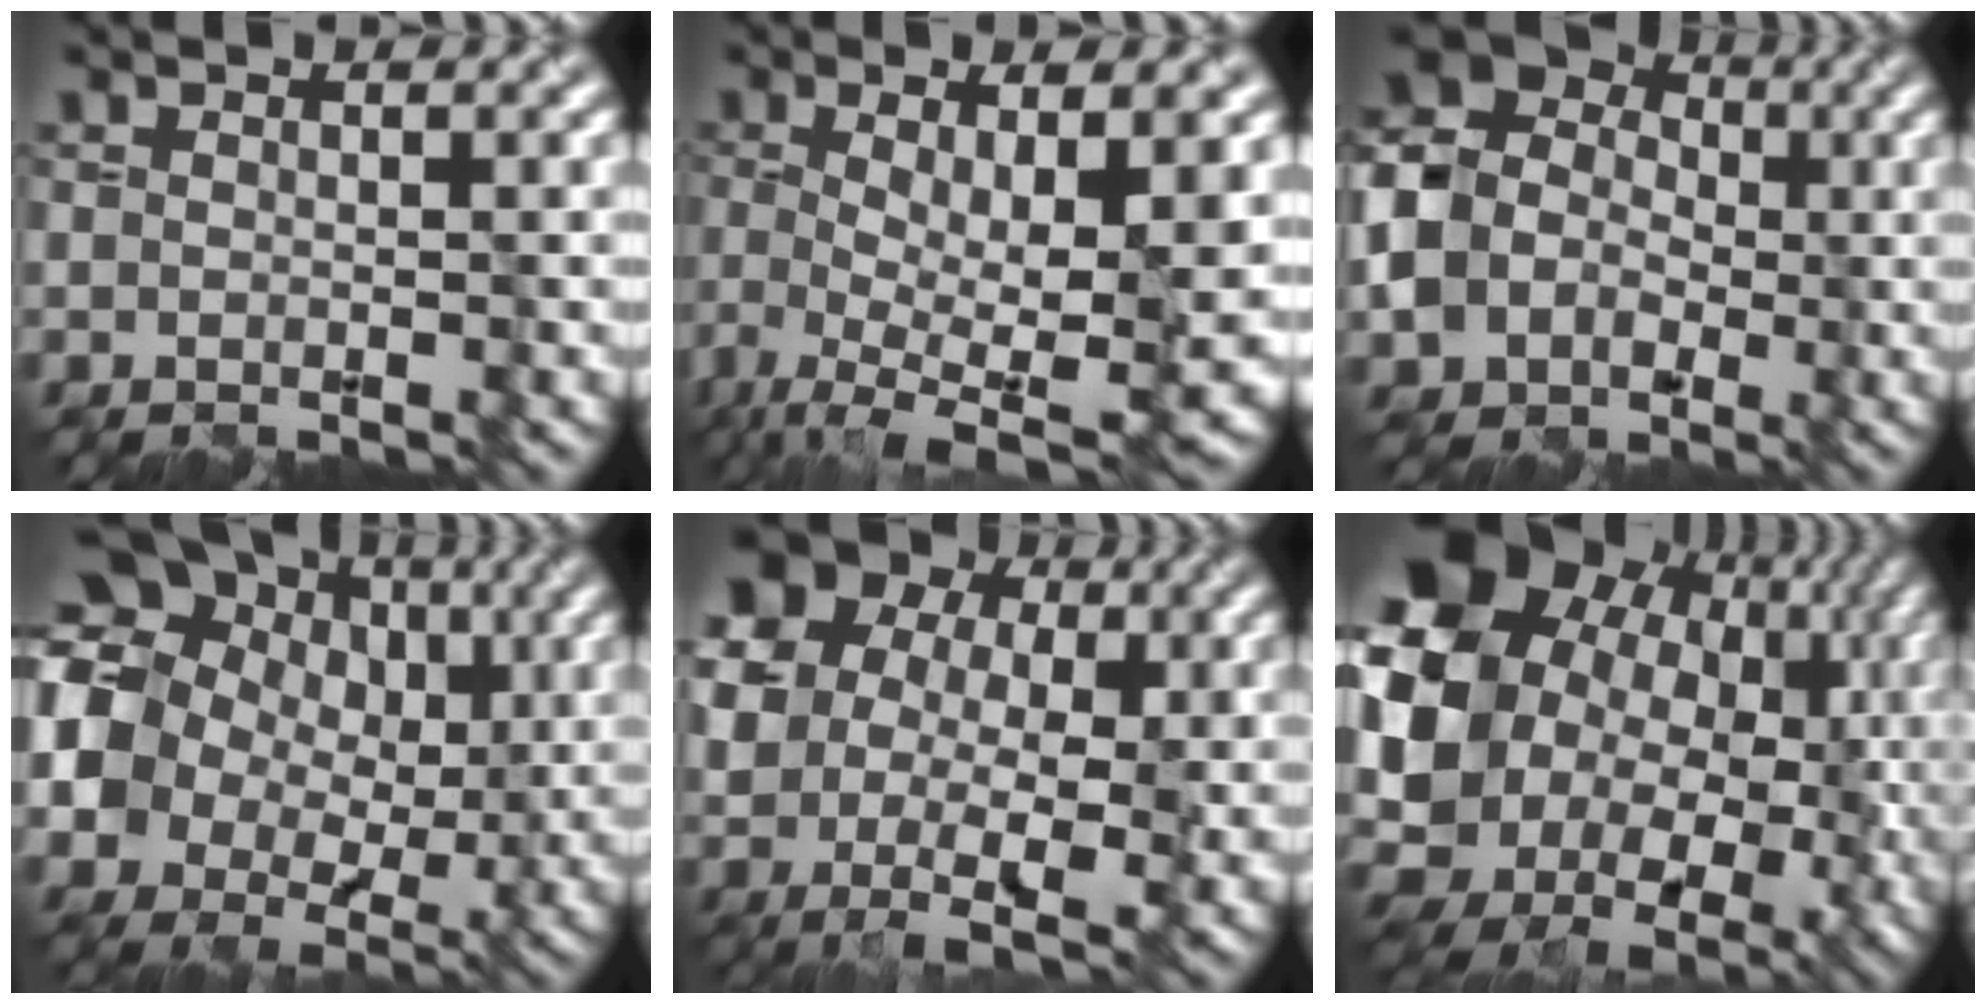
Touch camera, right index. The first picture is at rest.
{"total": 10.5, "force": [-2.5, 3.4, 9.6], "torque": [-0.162, -0.022, -0.040]}
{"total": 10.6, "force": [-1.2, 9.3, 4.8], "torque": [-0.114, 0.008, -0.053]}
{"total": 15.3, "force": [3.7, 12.8, 7.5], "torque": [-0.177, 0.017, 0.061]}
{"total": 17.3, "force": [2.5, 13.9, 9.9], "torque": [-0.184, 0.009, 0.040]}
{"total": 18.6, "force": [2.5, 15.5, 10.0], "torque": [-0.212, -0.013, 0.061]}